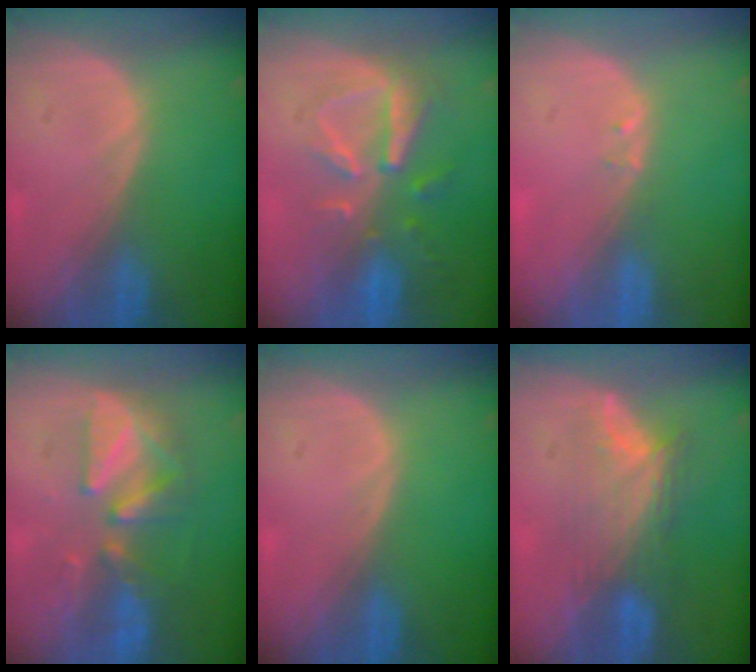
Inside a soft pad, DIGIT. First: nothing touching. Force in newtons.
{"total": 8.1, "press": 7.4, "slide": 3.4}
{"total": 0.6, "press": 0.6, "slide": 0.2}
{"total": 7.6, "press": 7.5, "slide": 1.4}
{"total": 0.0}
{"total": 7.0, "press": 6.8, "slide": 1.9}